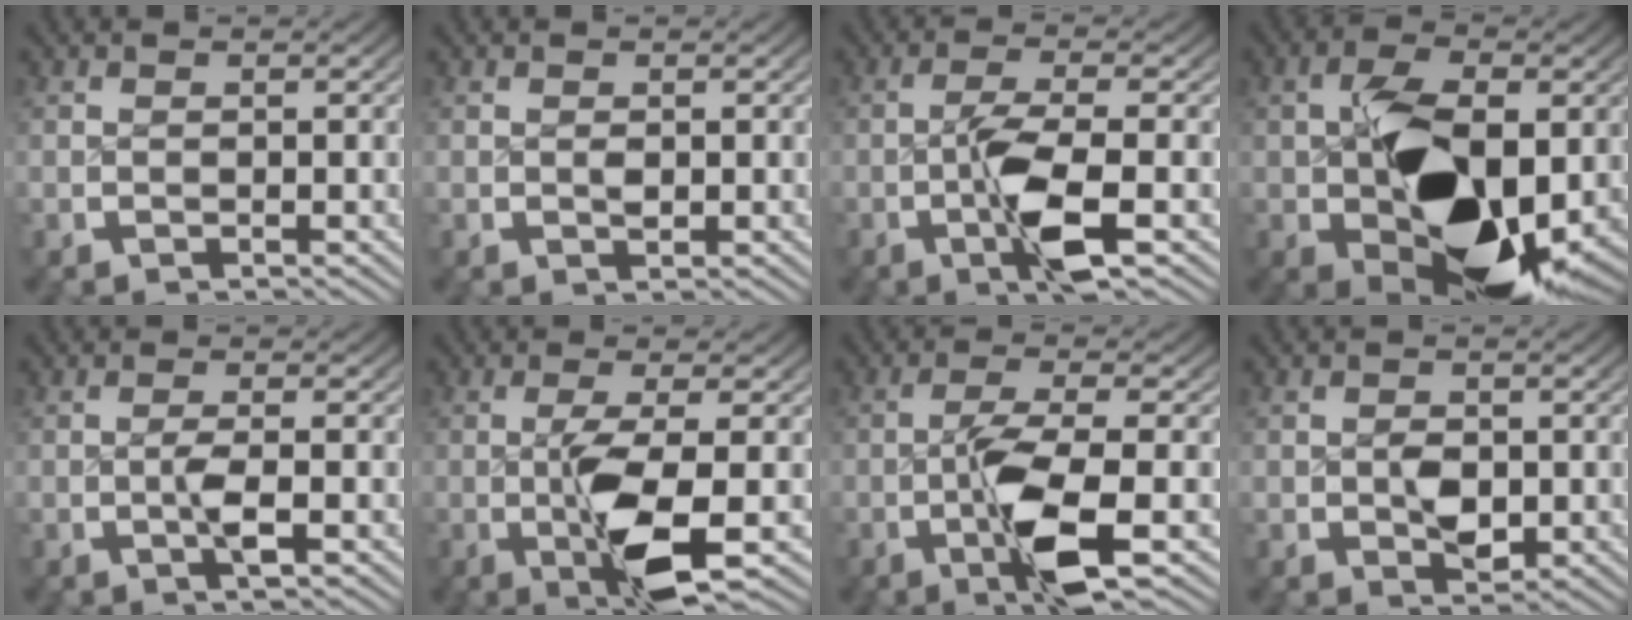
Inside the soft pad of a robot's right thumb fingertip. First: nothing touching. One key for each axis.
{"total": 0.8, "fx": 0.1, "fy": 0.5, "fz": 0.6, "tx": -0.014, "ty": -0.007, "tz": 0.006}
{"total": 5.8, "fx": -1.2, "fy": 1.8, "fz": 5.4, "tx": -0.105, "ty": -0.013, "tz": -0.019}
{"total": 15.7, "fx": -2.3, "fy": 9.2, "fz": 12.6, "tx": -0.221, "ty": -0.054, "tz": -0.012}
{"total": 2.4, "fx": -0.5, "fy": 0.7, "fz": 2.3, "tx": -0.045, "ty": -0.001, "tz": -0.012}
{"total": 6.8, "fx": -1.1, "fy": 1.8, "fz": 6.4, "tx": -0.119, "ty": -0.014, "tz": -0.010}
{"total": 7.1, "fx": -1.5, "fy": 2.2, "fz": 6.5, "tx": -0.127, "ty": -0.014, "tz": -0.020}
{"total": 3.2, "fx": -0.3, "fy": 2.1, "fz": 2.3, "tx": -0.045, "ty": -0.019, "tz": 0.004}